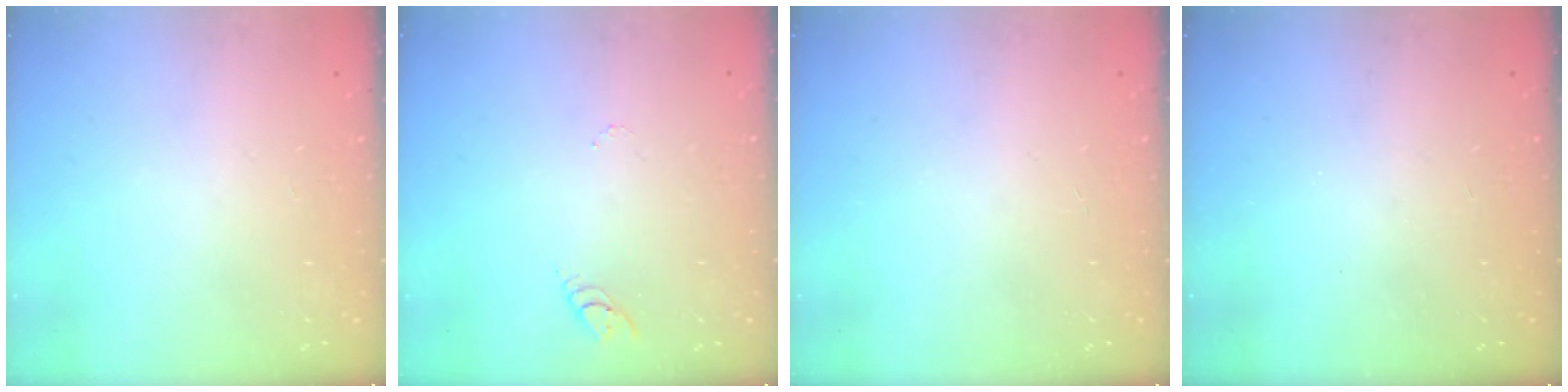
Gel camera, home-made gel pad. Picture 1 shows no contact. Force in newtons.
{"total": 2.8, "press": 2.8, "slide": 0.2}
{"total": 0.0}
{"total": 0.0}